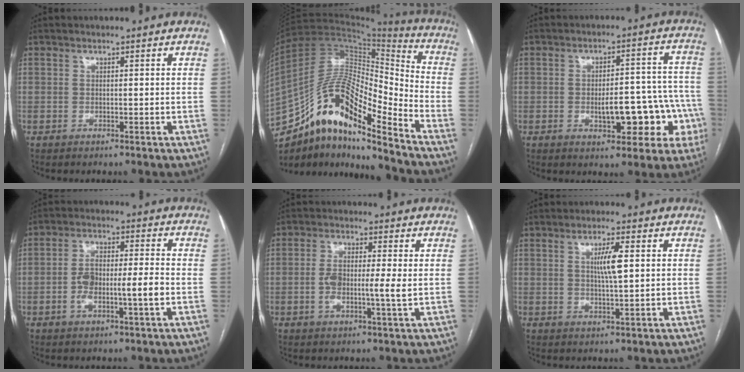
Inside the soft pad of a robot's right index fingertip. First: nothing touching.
{"total": 19.6, "force": [-13.1, 4.6, 13.9], "torque": [-0.266, 0.033, -0.229]}
{"total": 10.9, "force": [-3.3, 5.0, 9.1], "torque": [-0.094, 0.035, -0.034]}
{"total": 7.9, "force": [-1.8, 1.7, 7.5], "torque": [-0.144, 0.017, -0.031]}
{"total": 5.7, "force": [-0.2, 0.9, 5.7], "torque": [-0.112, 0.006, -0.007]}
{"total": 4.9, "force": [1.0, 0.4, 4.7], "torque": [-0.086, 0.000, 0.018]}